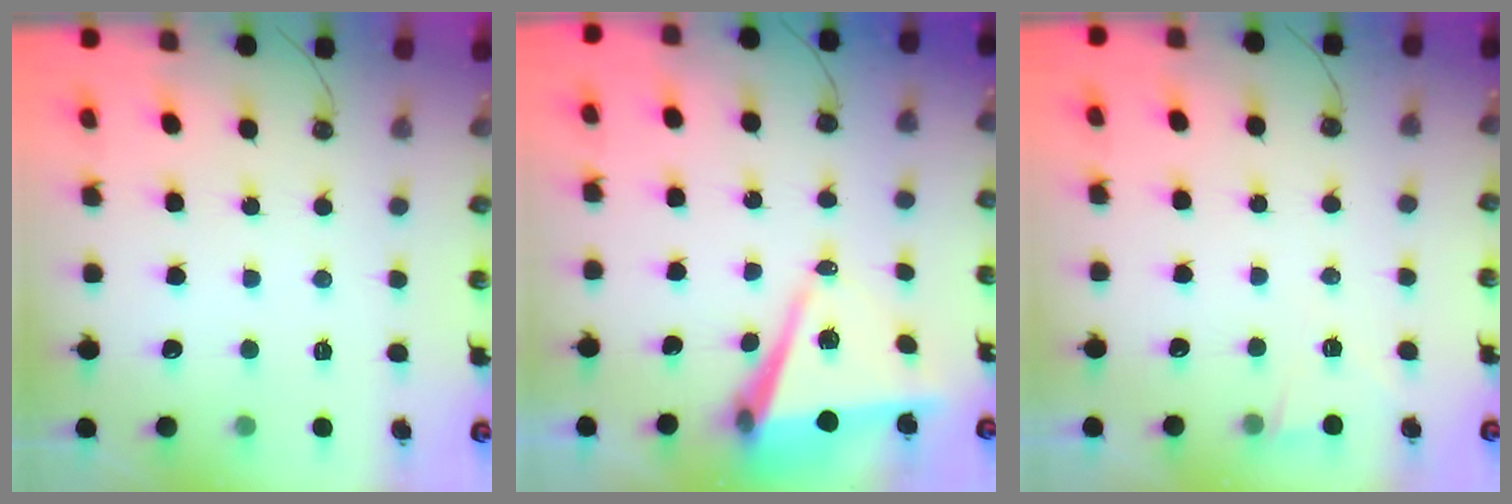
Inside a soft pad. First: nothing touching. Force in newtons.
{"total": 7.4, "press": 6.2, "slide": 4.1}
{"total": 2.7, "press": 2.3, "slide": 1.5}